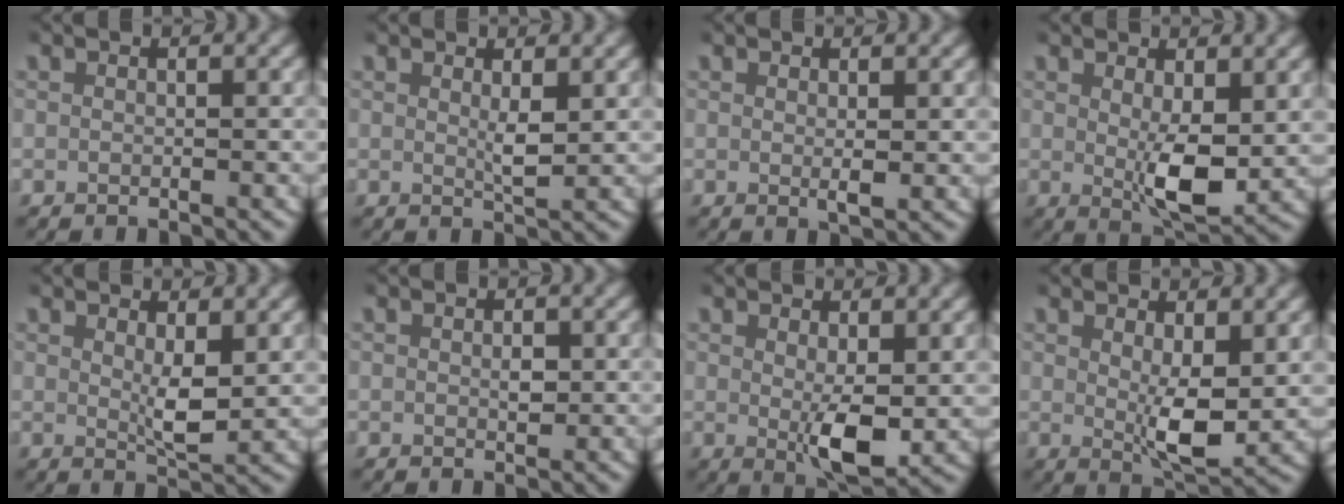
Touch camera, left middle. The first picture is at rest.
{"total": 1.7, "force": [1.0, 0.2, 1.4], "torque": [-0.025, -0.012, 0.019]}
{"total": 1.3, "force": [0.4, 0.2, 1.2], "torque": [-0.021, -0.008, 0.009]}
{"total": 4.7, "force": [0.9, 1.7, 4.3], "torque": [-0.071, -0.023, 0.022]}
{"total": 2.9, "force": [1.5, 0.6, 2.3], "torque": [-0.040, -0.018, 0.031]}
{"total": 1.0, "force": [0.1, 0.7, 0.7], "torque": [-0.013, -0.006, 0.003]}
{"total": 4.0, "force": [0.5, 1.4, 3.7], "torque": [-0.062, -0.021, 0.015]}
{"total": 4.5, "force": [1.5, 1.5, 3.9], "torque": [-0.064, -0.022, 0.030]}